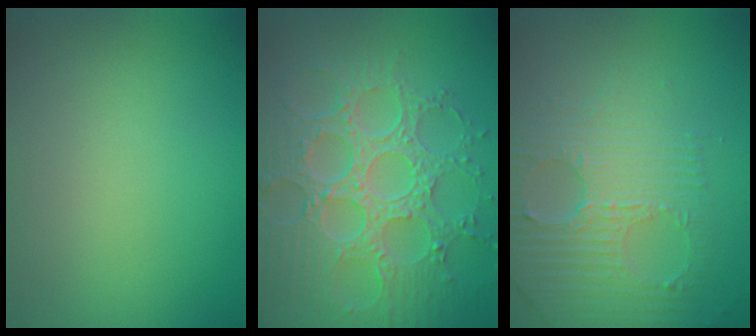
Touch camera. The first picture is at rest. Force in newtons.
{"total": 8.9, "press": 6.5, "slide": 6.1}
{"total": 7.1, "press": 4.8, "slide": 5.2}